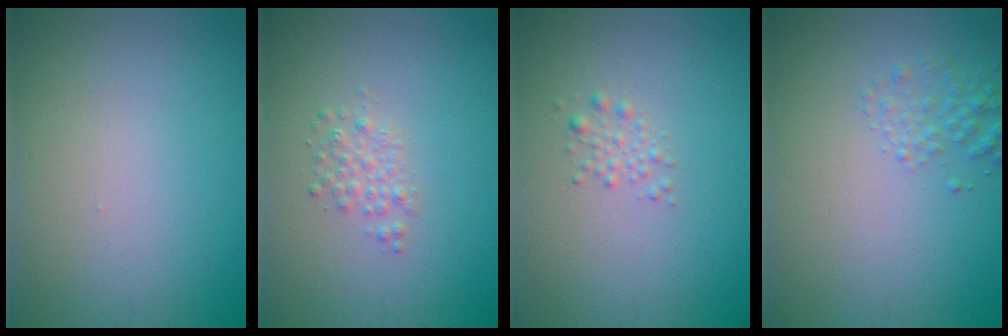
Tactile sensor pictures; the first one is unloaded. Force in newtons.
{"total": 1.5, "press": 1.5, "slide": 0.0}
{"total": 1.2, "press": 1.2, "slide": 0.0}
{"total": 1.8, "press": 1.8, "slide": 0.1}